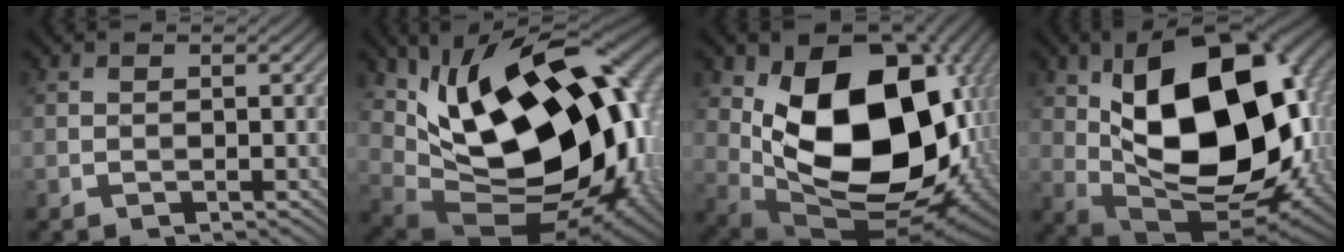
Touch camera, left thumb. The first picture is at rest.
{"total": 20.4, "force": [4.2, 12.0, 15.9], "torque": [-0.282, -0.028, 0.095]}
{"total": 18.7, "force": [2.7, 12.2, 13.9], "torque": [-0.231, -0.036, 0.067]}
{"total": 19.2, "force": [2.3, 11.1, 15.4], "torque": [-0.256, 0.001, 0.040]}